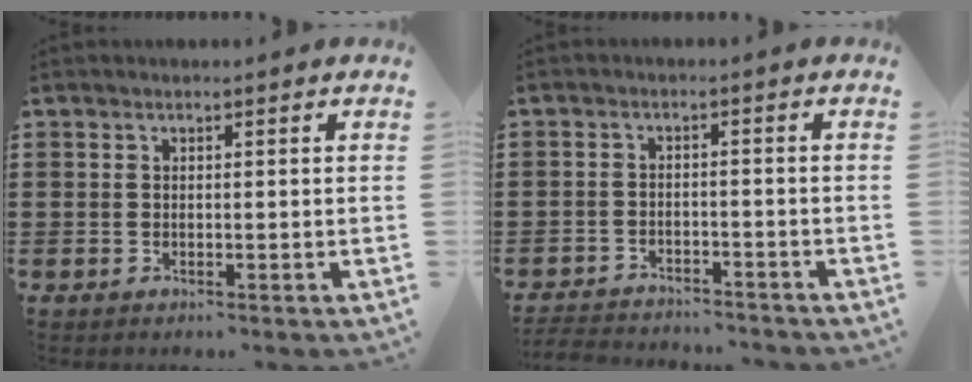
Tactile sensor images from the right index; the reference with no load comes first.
{"total": 3.0, "force": [-3.0, 0.2, -0.1], "torque": [-0.004, 0.000, -0.065]}